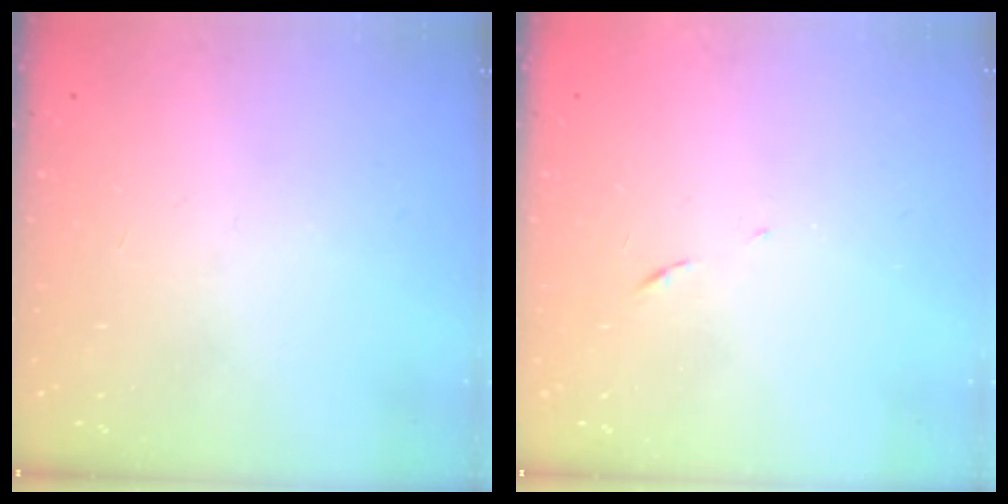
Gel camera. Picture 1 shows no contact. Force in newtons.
{"total": 5.0, "press": 5.0, "slide": 0.3}